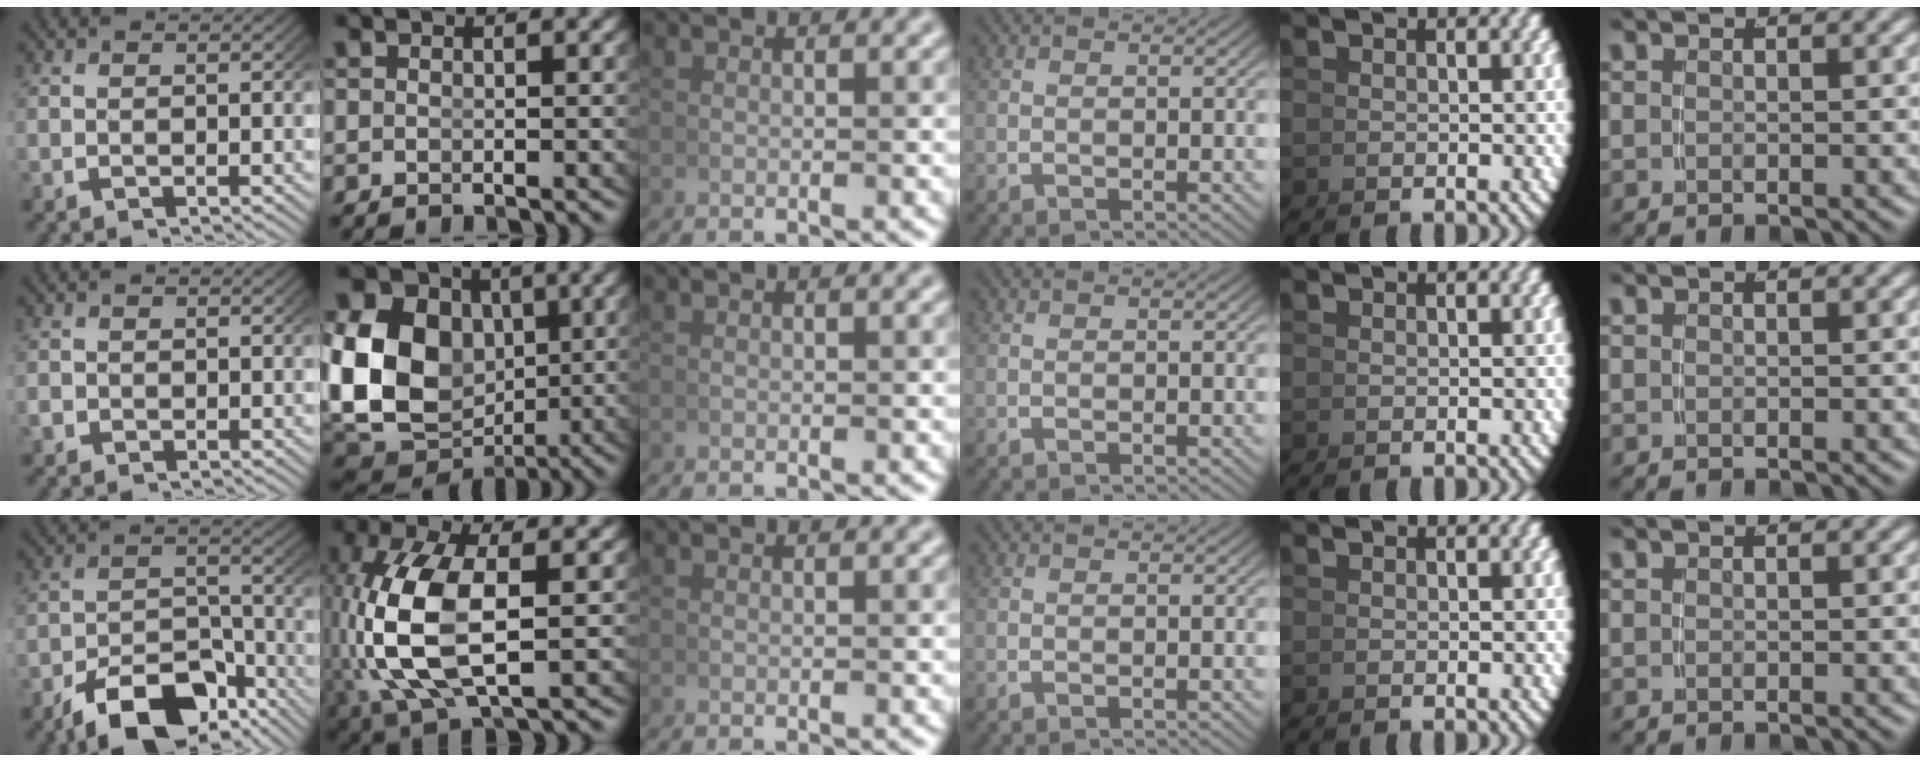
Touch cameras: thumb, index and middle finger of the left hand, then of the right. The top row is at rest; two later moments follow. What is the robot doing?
{"motion": "grasp_and_lifting", "object": "coin"}